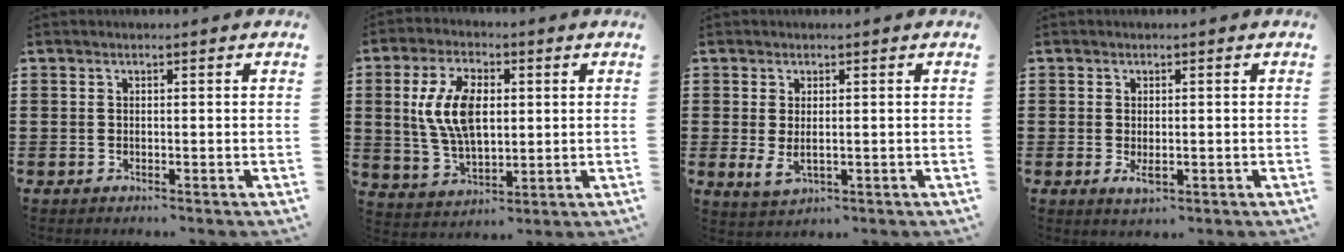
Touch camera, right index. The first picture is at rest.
{"total": 9.9, "force": [1.6, 5.4, 8.2], "torque": [-0.182, 0.012, 0.025]}
{"total": 3.1, "force": [0.2, 1.6, 2.6], "torque": [-0.066, -0.002, 0.001]}
{"total": 1.9, "force": [-0.4, 0.8, 1.7], "torque": [-0.031, -0.001, -0.006]}